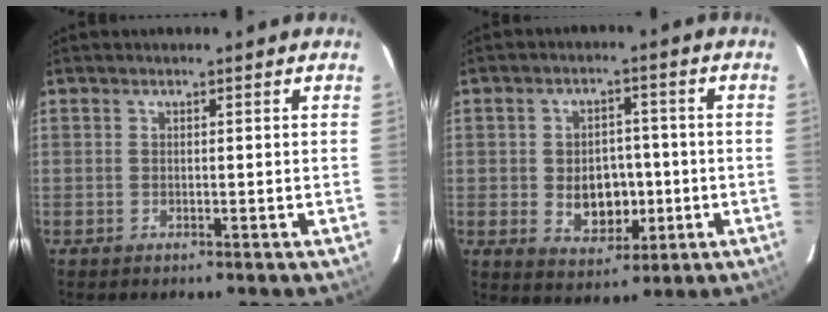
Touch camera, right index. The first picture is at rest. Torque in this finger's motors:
{"motor_torque": [0.26, -0.10, 0.18, 0.04]}